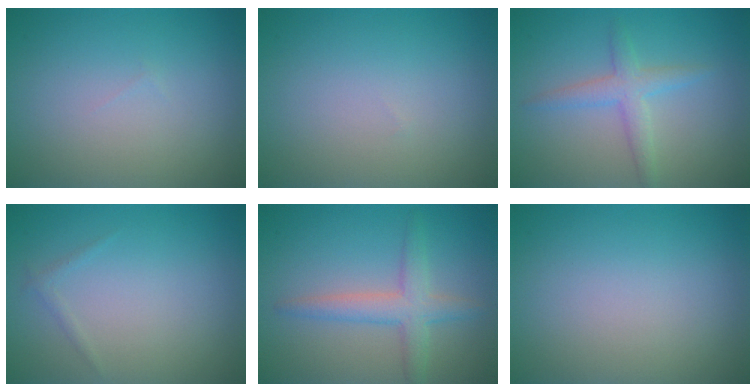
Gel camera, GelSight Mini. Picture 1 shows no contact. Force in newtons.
{"total": 0.0}
{"total": 2.6, "press": 2.6, "slide": 0.0}
{"total": 0.6, "press": 0.6, "slide": 0.0}
{"total": 3.4, "press": 3.4, "slide": 0.1}
{"total": 0.0}